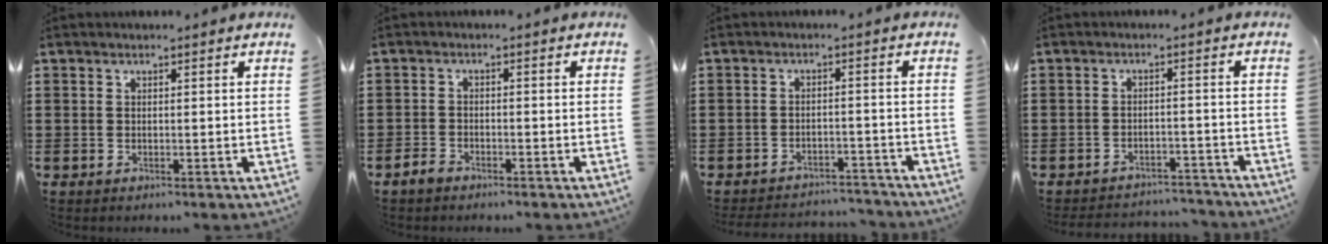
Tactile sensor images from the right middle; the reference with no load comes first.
{"total": 1.9, "force": [-1.6, 0.8, 0.8], "torque": [-0.024, -0.001, -0.033]}
{"total": 3.3, "force": [-3.3, 0.3, 0.0], "torque": [-0.007, 0.001, -0.070]}
{"total": 3.2, "force": [-3.2, 0.2, 0.0], "torque": [-0.007, 0.000, -0.068]}